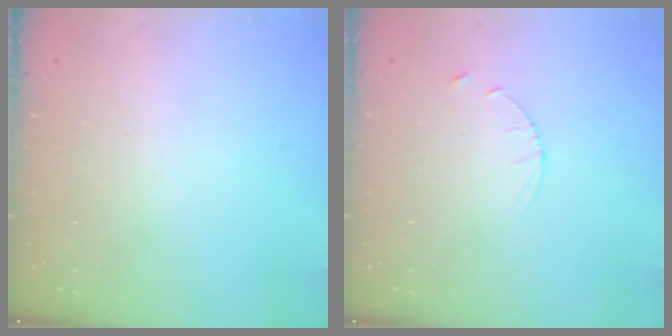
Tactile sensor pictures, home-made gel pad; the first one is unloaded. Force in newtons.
{"total": 3.0, "press": 2.9, "slide": 0.4}